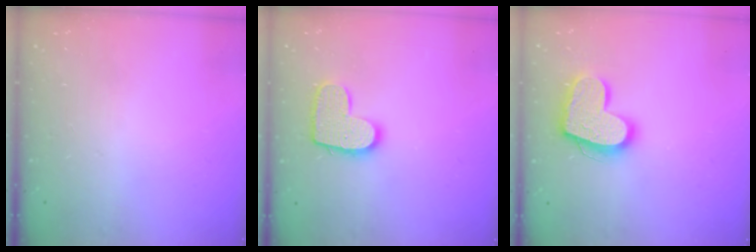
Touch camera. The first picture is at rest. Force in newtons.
{"total": 12.0, "press": 12.0, "slide": 0.8}
{"total": 16.9, "press": 16.9, "slide": 1.3}